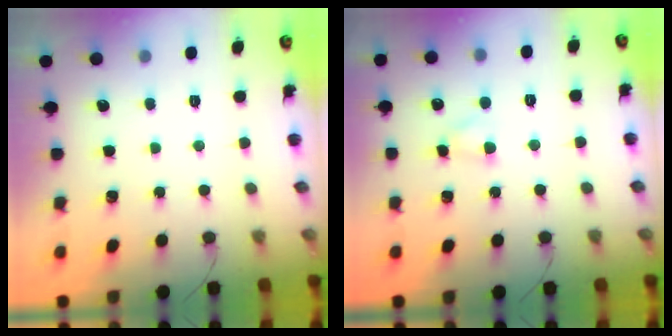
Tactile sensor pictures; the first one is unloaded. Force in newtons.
{"total": 2.6, "press": 2.3, "slide": 1.2}